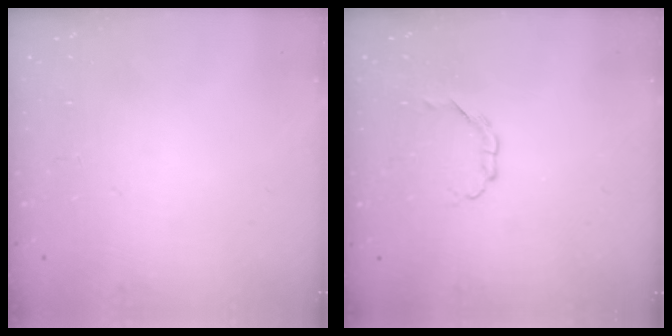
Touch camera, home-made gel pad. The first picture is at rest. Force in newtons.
{"total": 2.7, "press": 2.5, "slide": 1.0}